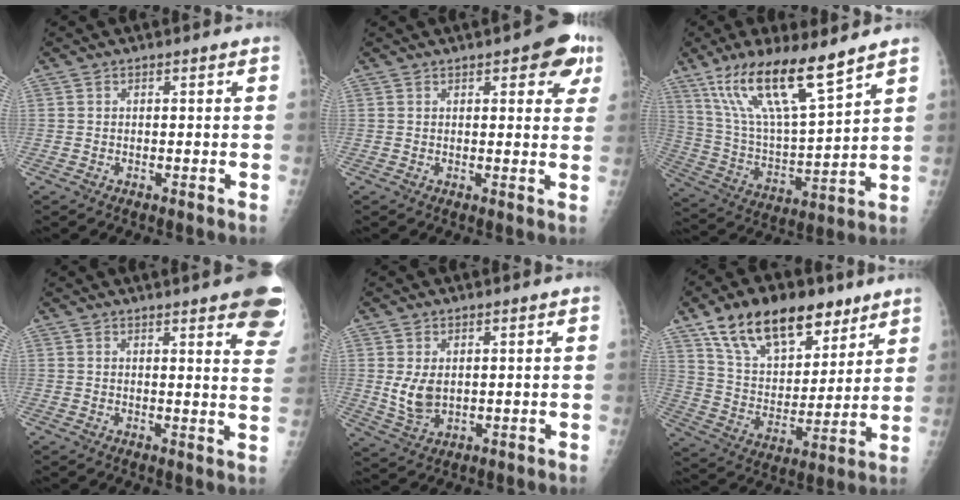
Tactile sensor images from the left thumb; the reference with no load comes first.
{"total": 7.3, "force": [3.7, 3.1, 5.6], "torque": [-0.034, -0.008, 0.035]}
{"total": 17.7, "force": [12.0, 3.4, 12.6], "torque": [-0.225, -0.056, 0.234]}
{"total": 14.2, "force": [9.3, 3.0, 10.4], "torque": [-0.103, -0.037, 0.091]}
{"total": 5.5, "force": [0.9, 3.7, 4.0], "torque": [-0.067, -0.013, 0.029]}
{"total": 20.7, "force": [13.2, 11.0, 11.6], "torque": [-0.155, -0.040, 0.234]}